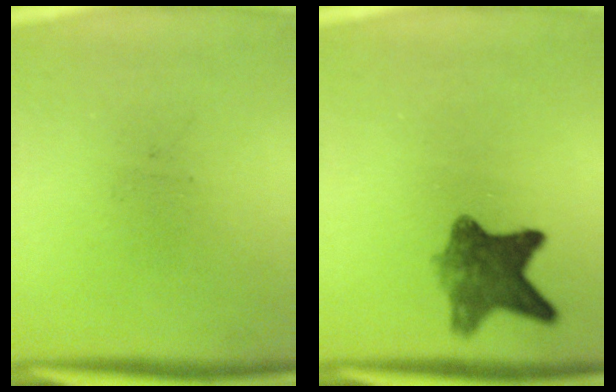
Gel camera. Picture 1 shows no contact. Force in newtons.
{"total": 7.3}